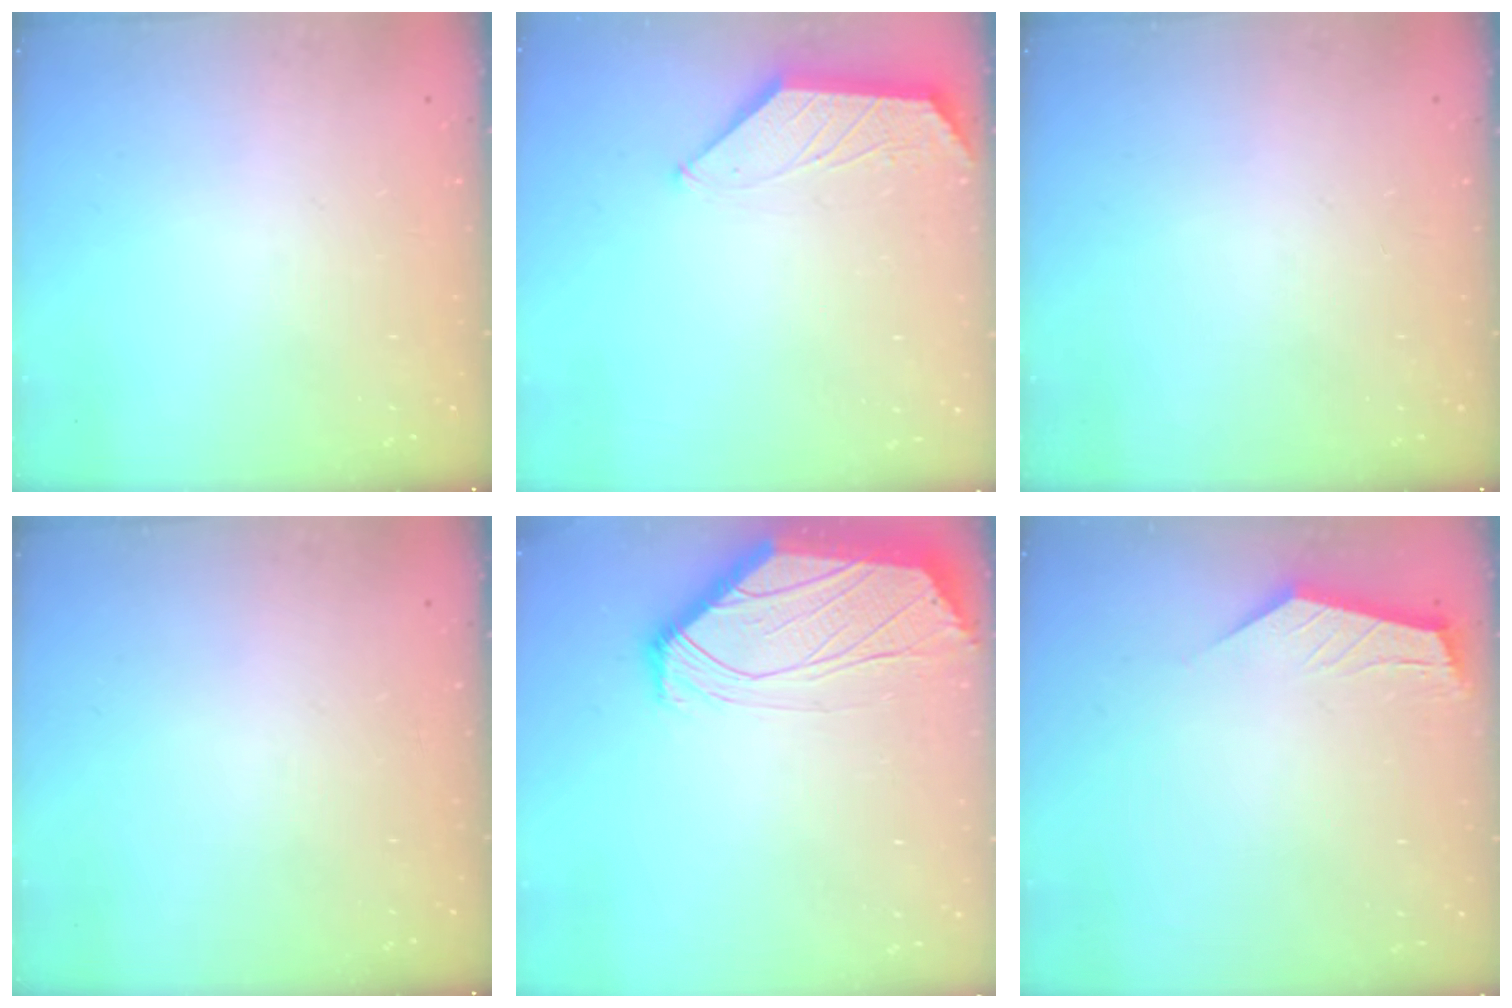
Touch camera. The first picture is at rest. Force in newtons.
{"total": 0.8, "press": 0.8, "slide": 0.2}
{"total": 0.0}
{"total": 0.0}
{"total": 1.1, "press": 1.0, "slide": 0.6}
{"total": 1.7, "press": 1.7, "slide": 0.1}